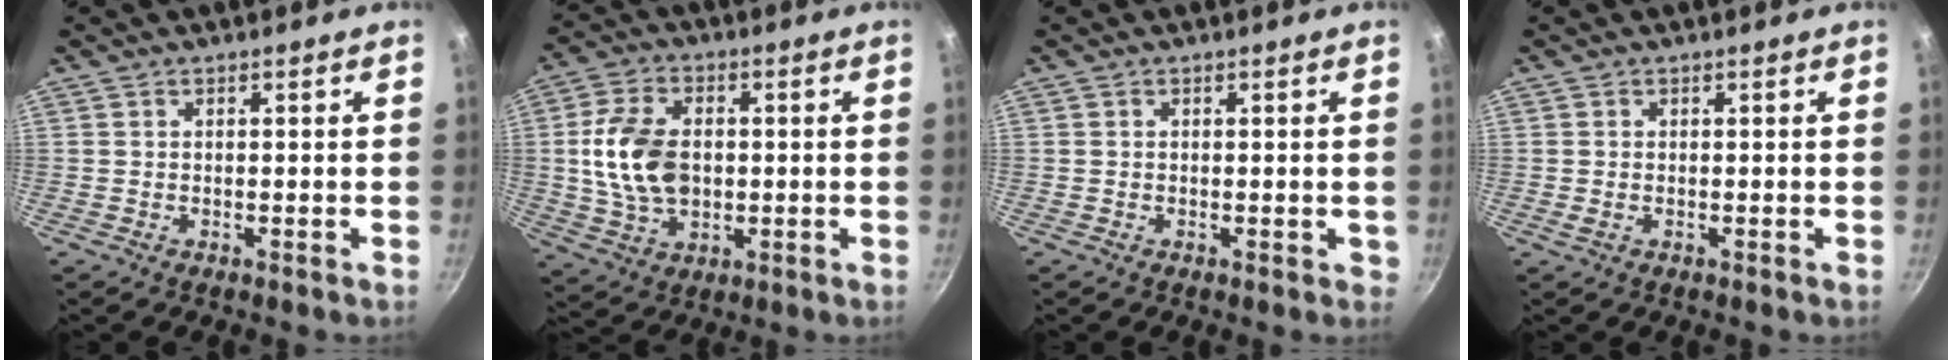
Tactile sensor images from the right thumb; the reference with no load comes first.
{"total": 12.8, "force": [0.4, 8.7, 9.5], "torque": [-0.167, 0.004, 0.008]}
{"total": 1.1, "force": [-0.1, 0.7, 0.9], "torque": [-0.005, 0.000, -0.001]}
{"total": 0.9, "force": [-0.1, 0.5, 0.7], "torque": [-0.014, -0.002, -0.001]}